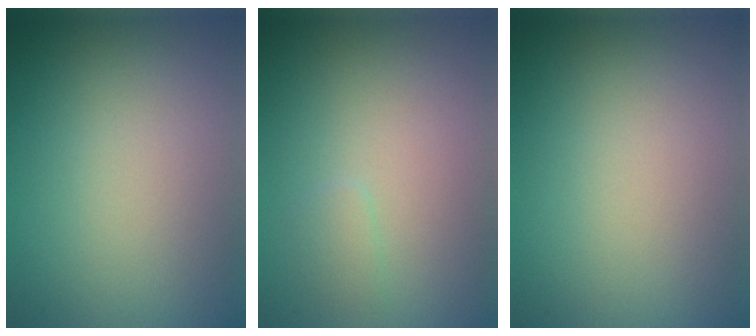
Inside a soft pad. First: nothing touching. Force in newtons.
{"total": 0.8, "press": 0.8, "slide": 0.0}
{"total": 0.0}